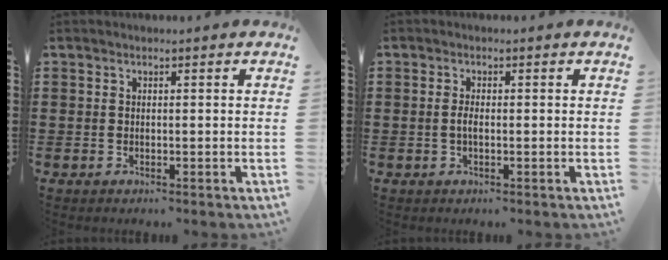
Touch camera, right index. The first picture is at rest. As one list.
[{"total": 1.6, "force": [-0.2, 0.6, 1.5], "torque": [-0.037, -0.003, -0.005]}]